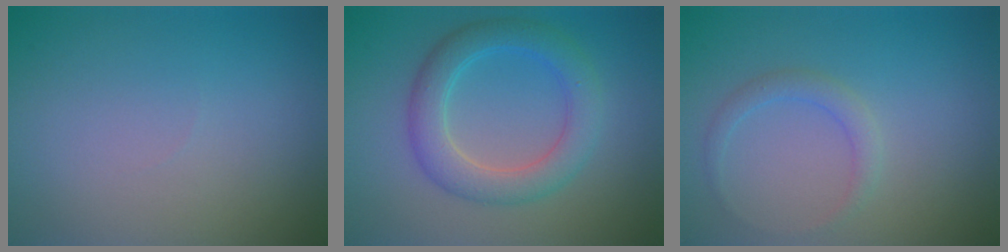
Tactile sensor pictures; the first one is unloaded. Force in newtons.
{"total": 4.6, "press": 4.6, "slide": 0.1}
{"total": 1.5, "press": 1.5, "slide": 0.0}